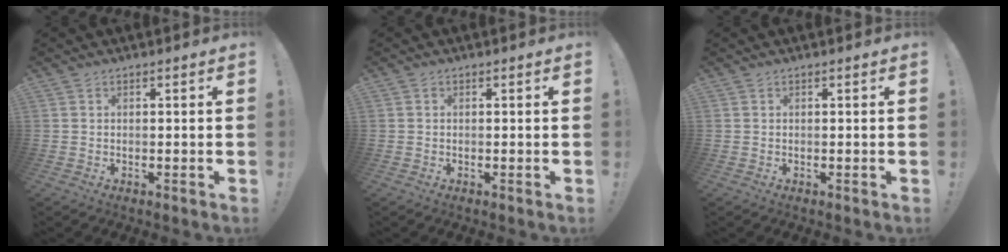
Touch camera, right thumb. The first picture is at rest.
{"total": 0.0}
{"total": 0.0}